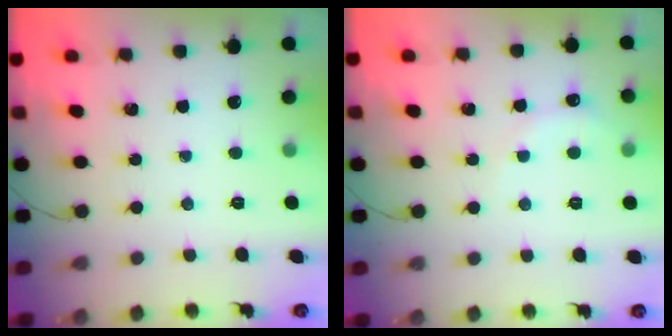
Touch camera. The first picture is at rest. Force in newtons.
{"total": 5.7, "press": 5.6, "slide": 1.0}